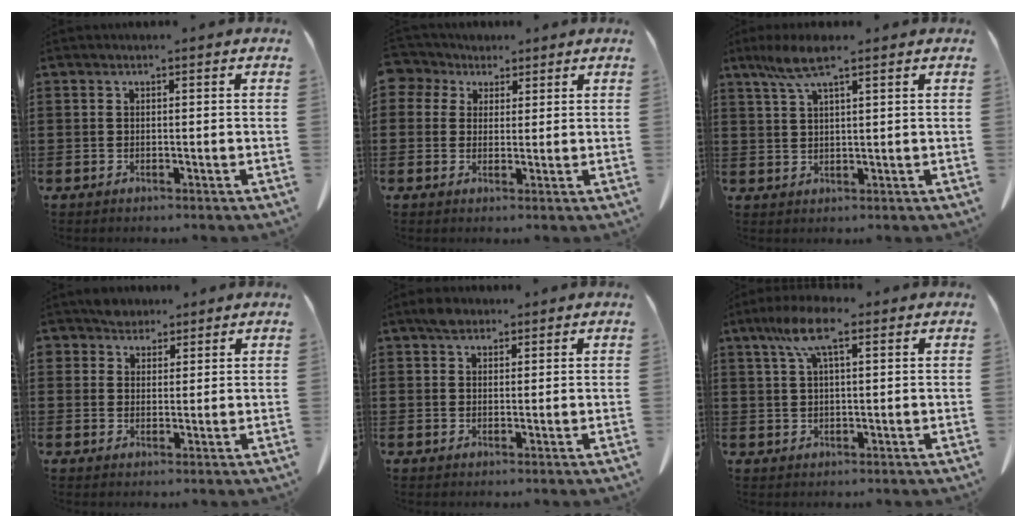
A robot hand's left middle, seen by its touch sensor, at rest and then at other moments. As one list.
[{"total": 3.6, "force": [2.1, 2.9, 0.5], "torque": [-0.019, 0.008, 0.036]}, {"total": 5.4, "force": [3.2, 1.0, 4.2], "torque": [-0.089, 0.005, 0.056]}, {"total": 3.5, "force": [3.0, 1.9, 0.0], "torque": [-0.014, 0.006, 0.058]}, {"total": 2.7, "force": [2.0, 1.4, 1.0], "torque": [-0.017, 0.004, 0.036]}, {"total": 7.5, "force": [4.0, 1.8, 6.1], "torque": [-0.126, 0.009, 0.069]}]